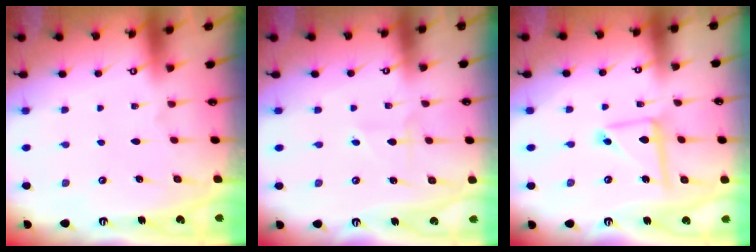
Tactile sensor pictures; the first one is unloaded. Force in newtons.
{"total": 3.6, "press": 3.6, "slide": 0.5}
{"total": 9.1, "press": 9.1, "slide": 0.8}